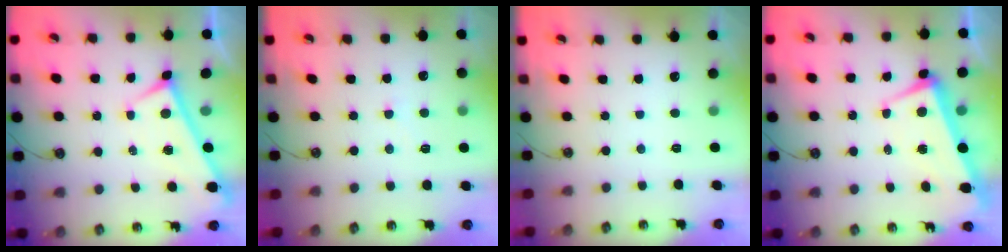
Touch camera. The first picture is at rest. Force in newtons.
{"total": 3.8, "press": 3.7, "slide": 0.5}
{"total": 0.0}
{"total": 2.1, "press": 1.8, "slide": 1.1}